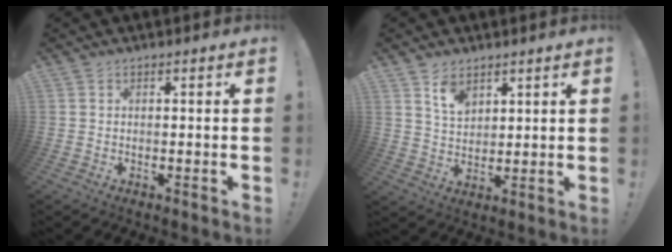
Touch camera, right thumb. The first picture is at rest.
{"total": 7.0, "force": [4.7, 4.3, 3.0], "torque": [-0.040, -0.028, 0.085]}